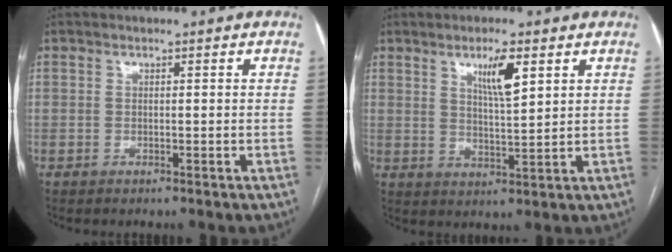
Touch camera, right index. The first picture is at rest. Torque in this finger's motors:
{"motor_torque": [0.15, 0.16, 0.33, 0.08]}